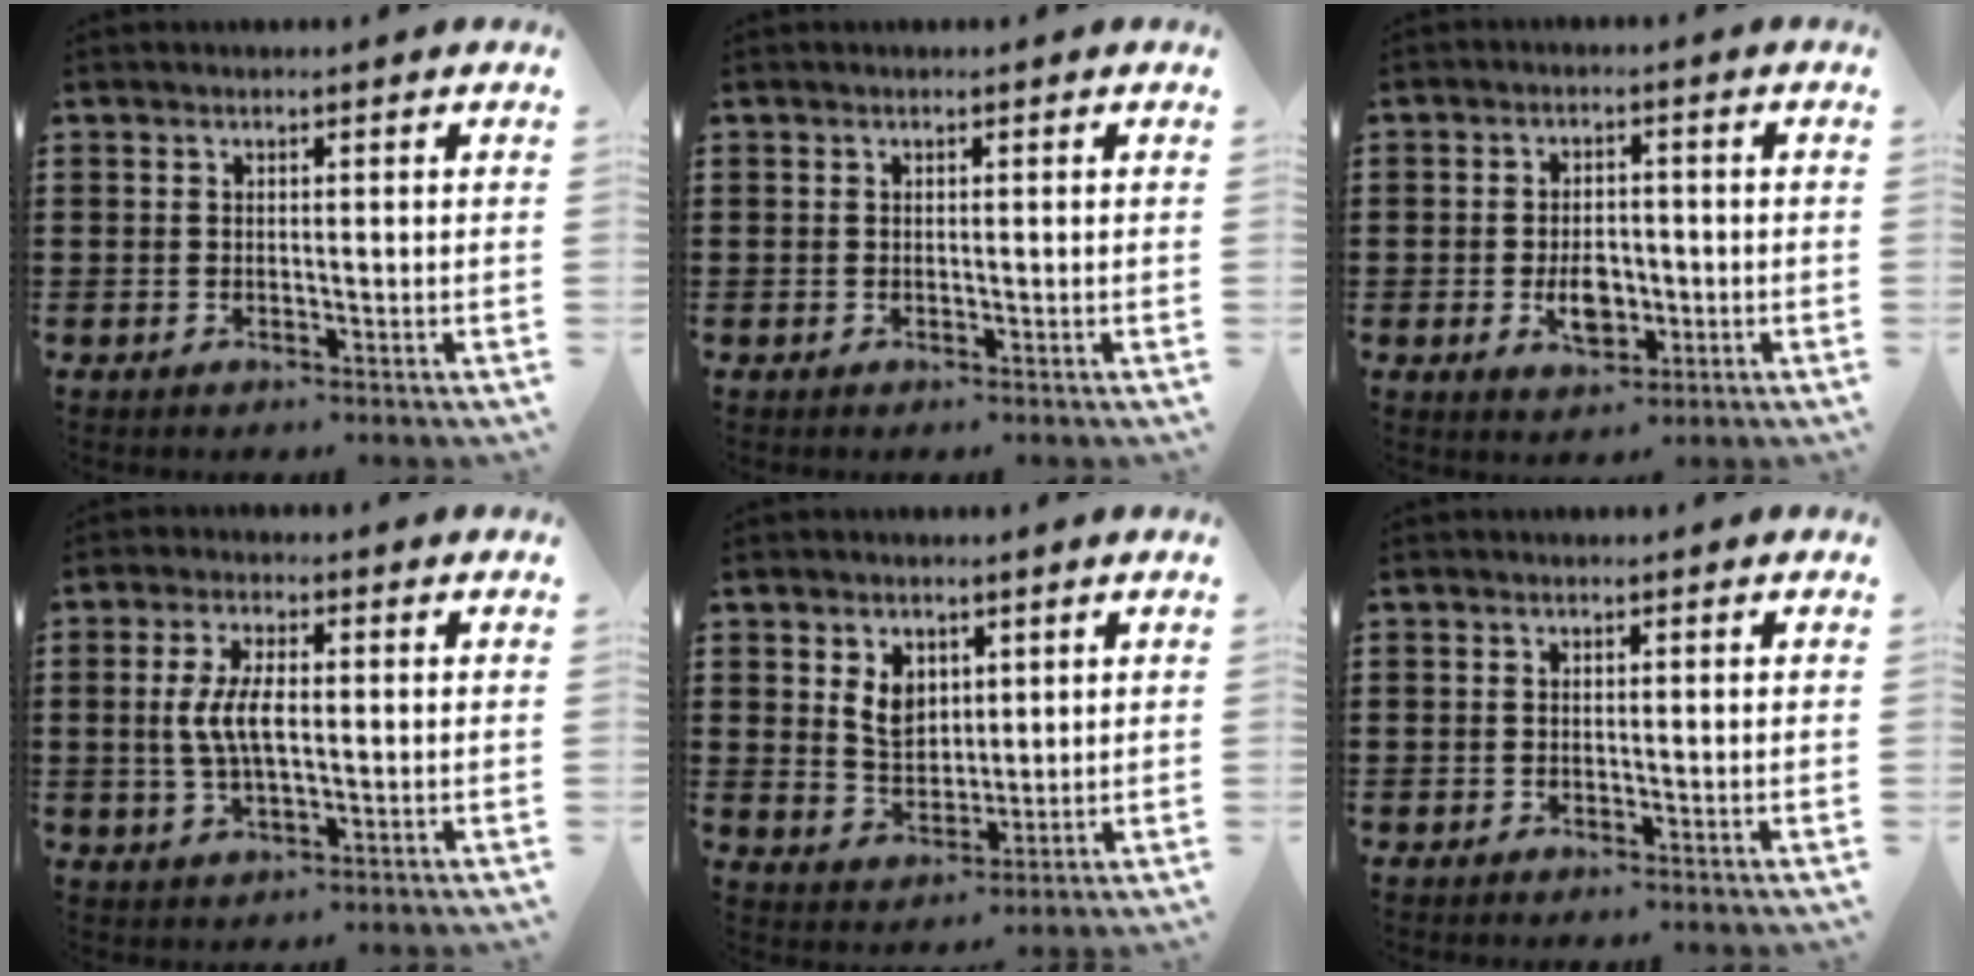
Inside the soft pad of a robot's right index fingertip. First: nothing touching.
{"total": 0.0}
{"total": 4.7, "force": [-1.1, 2.9, 3.5], "torque": [-0.051, -0.003, -0.021]}
{"total": 5.7, "force": [0.2, 2.2, 5.2], "torque": [-0.119, -0.001, -0.004]}
{"total": 4.8, "force": [1.9, 3.6, 2.6], "torque": [-0.054, 0.008, 0.032]}
{"total": 0.0}